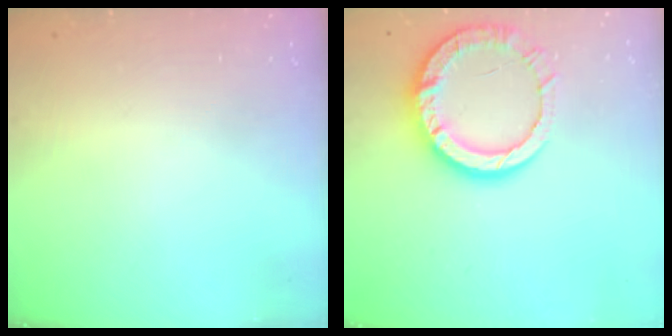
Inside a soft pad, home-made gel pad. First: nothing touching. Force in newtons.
{"total": 14.5, "press": 14.3, "slide": 2.2}